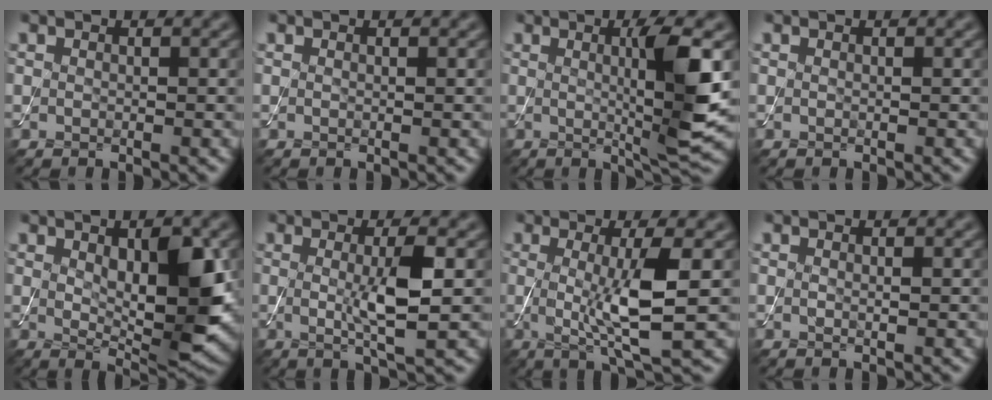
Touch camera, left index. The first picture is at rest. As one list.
[{"total": 0.0}, {"total": 6.7, "force": [0.5, 0.8, 6.6], "torque": [-0.105, -0.006, 0.013]}, {"total": 0.0}, {"total": 7.9, "force": [0.8, 2.9, 7.3], "torque": [-0.111, -0.008, 0.019]}, {"total": 4.2, "force": [0.0, 0.7, 4.2], "torque": [-0.078, -0.008, 0.003]}, {"total": 5.9, "force": [0.0, 1.0, 5.8], "torque": [-0.102, -0.012, 0.000]}, {"total": 0.5, "force": [0.1, 0.1, 0.5], "torque": [-0.008, 0.000, 0.001]}]